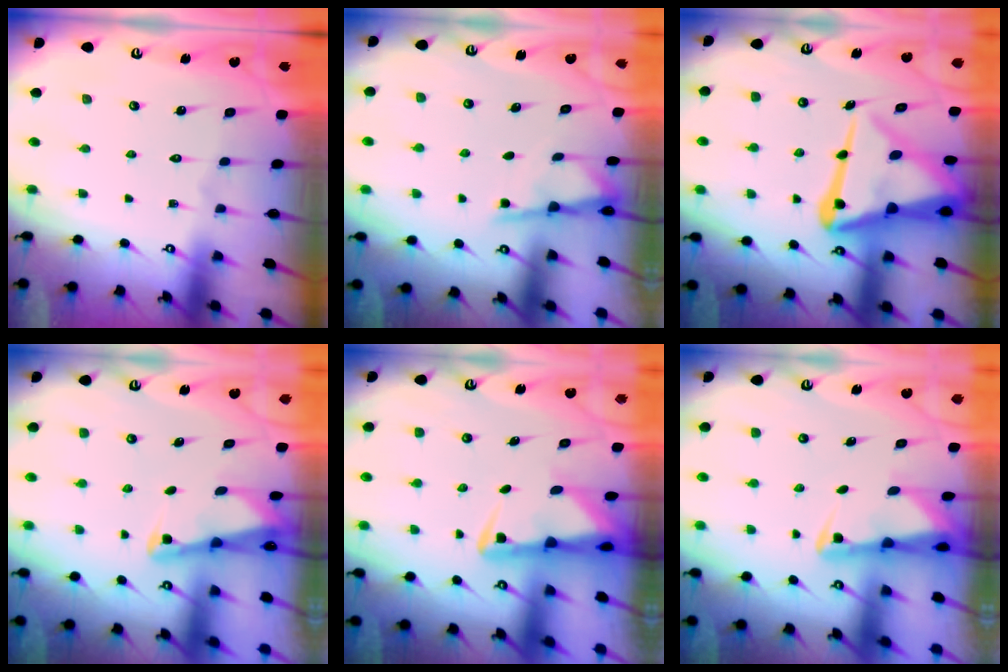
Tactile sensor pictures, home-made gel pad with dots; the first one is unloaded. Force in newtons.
{"total": 2.2, "press": 2.2, "slide": 0.3}
{"total": 17.2, "press": 17.1, "slide": 1.7}
{"total": 2.3, "press": 2.3, "slide": 0.3}
{"total": 3.0, "press": 3.0, "slide": 0.6}
{"total": 2.3, "press": 2.2, "slide": 0.5}